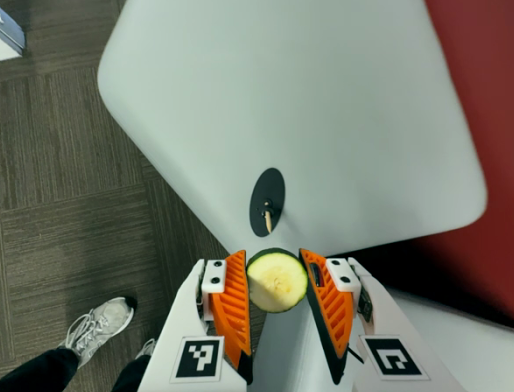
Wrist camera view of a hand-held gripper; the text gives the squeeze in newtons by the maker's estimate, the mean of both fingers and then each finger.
{"total": 11.6, "left": 12.1, "right": 11.1}